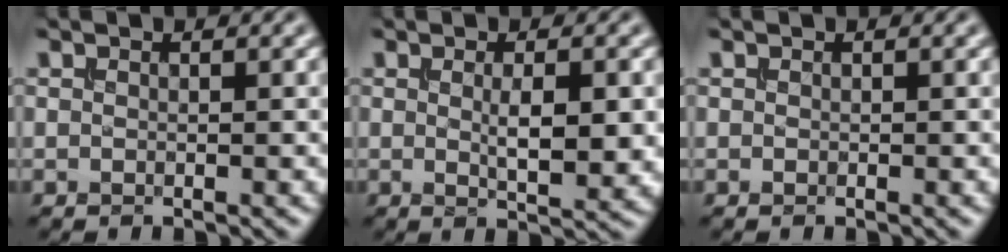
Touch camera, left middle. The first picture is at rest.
{"total": 3.8, "force": [0.0, 1.0, 3.7], "torque": [-0.066, -0.005, 0.005]}
{"total": 0.0}